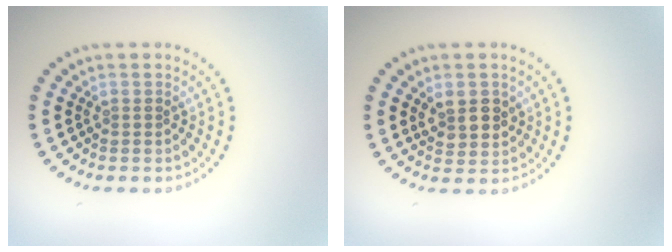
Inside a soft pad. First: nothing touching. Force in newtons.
{"total": 2.6, "press": 2.5, "slide": 0.8}